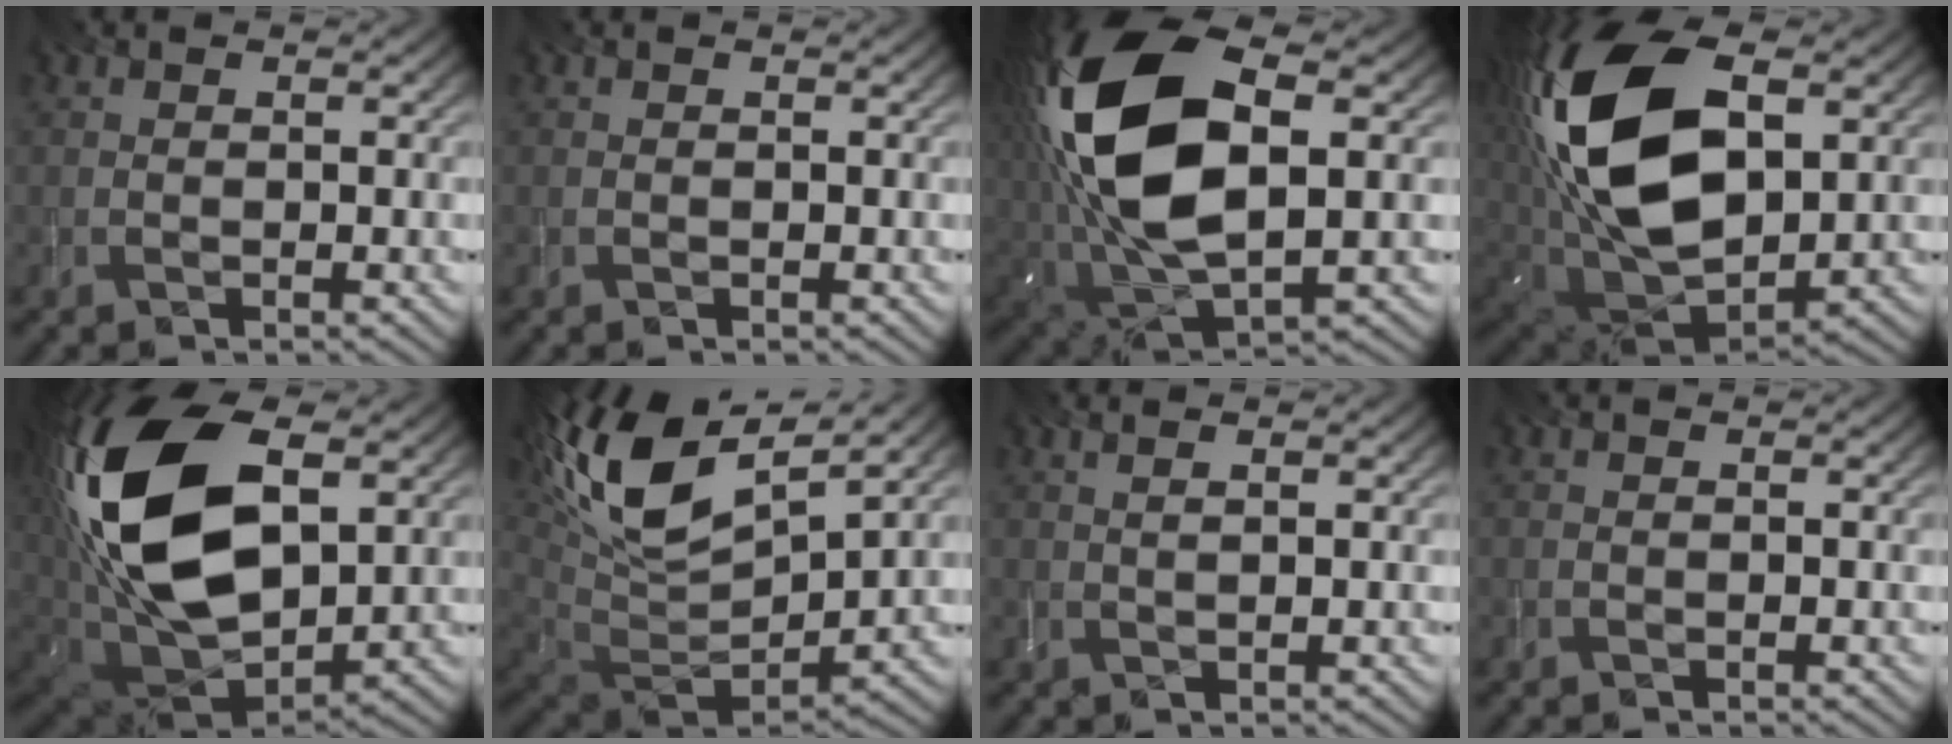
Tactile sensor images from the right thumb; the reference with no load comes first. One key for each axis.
{"total": 0.0}
{"total": 18.9, "fx": 3.2, "fy": 10.5, "fz": 15.4, "tx": -0.342, "ty": 0.005, "tz": 0.060}
{"total": 21.2, "fx": 5.3, "fy": 12.2, "fz": 16.5, "tx": -0.367, "ty": 0.017, "tz": 0.095}
{"total": 22.3, "fx": 5.9, "fy": 13.1, "fz": 17.1, "tx": -0.389, "ty": 0.013, "tz": 0.110}
{"total": 17.3, "fx": 7.5, "fy": 8.5, "fz": 13.1, "tx": -0.314, "ty": 0.028, "tz": 0.137}
{"total": 1.2, "fx": 0.6, "fy": 0.1, "fz": 1.0, "tx": -0.019, "ty": 0.002, "tz": 0.014}
{"total": 0.0}